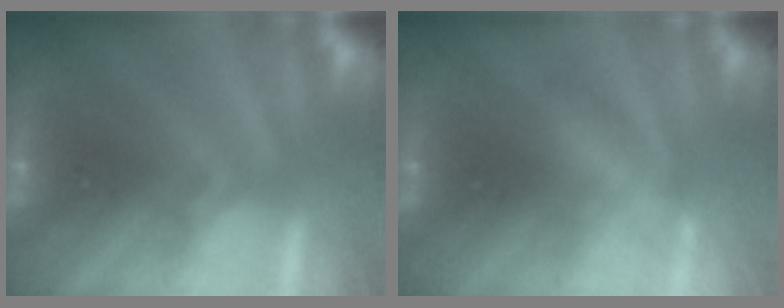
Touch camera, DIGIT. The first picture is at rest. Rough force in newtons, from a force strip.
{"total": 2.8}